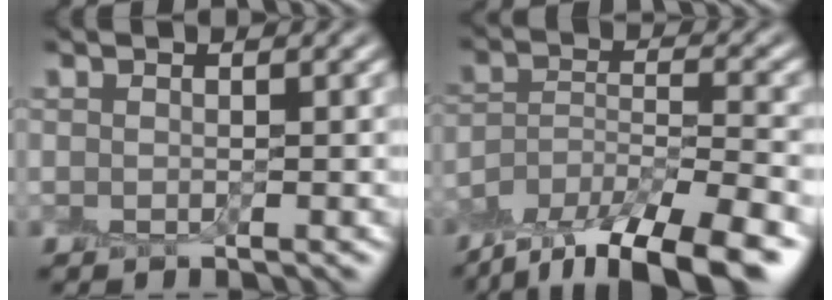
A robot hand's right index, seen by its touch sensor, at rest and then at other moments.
{"total": 11.6, "force": [-9.4, 3.6, 5.7], "torque": [-0.097, -0.012, -0.147]}